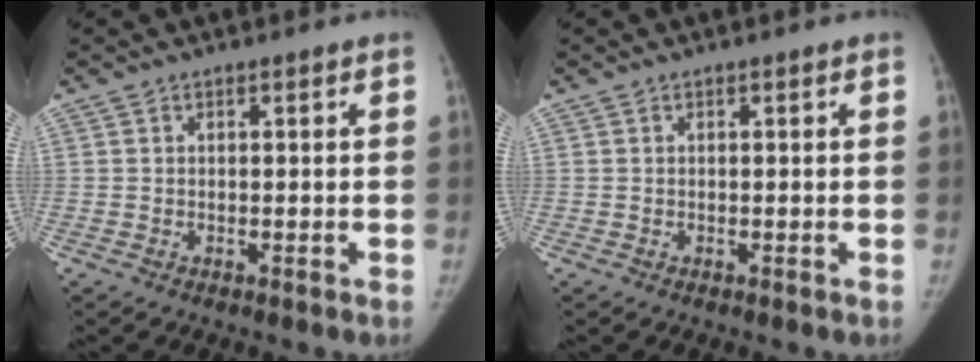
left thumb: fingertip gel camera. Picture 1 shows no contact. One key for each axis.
{"total": 0.0}